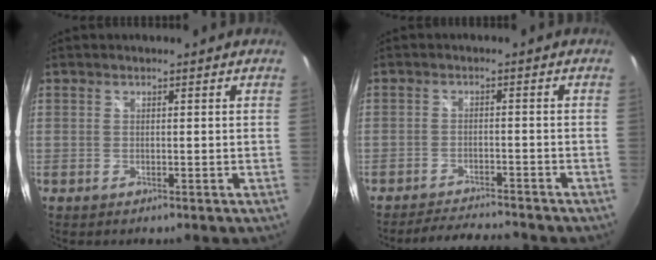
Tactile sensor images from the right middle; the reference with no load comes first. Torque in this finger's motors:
{"motor_torque": [0.34, -0.55, 0.06, -0.01]}